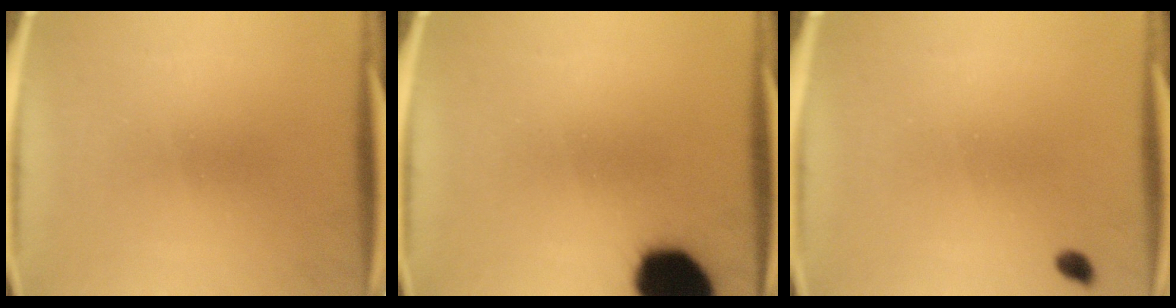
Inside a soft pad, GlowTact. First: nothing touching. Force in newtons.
{"total": 17.8}
{"total": 1.3}